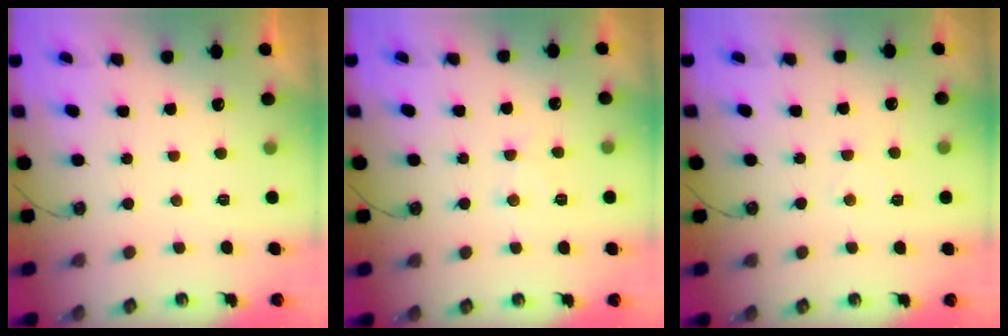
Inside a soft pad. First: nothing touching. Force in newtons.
{"total": 7.9, "press": 7.9, "slide": 0.7}
{"total": 4.8, "press": 4.8, "slide": 0.7}